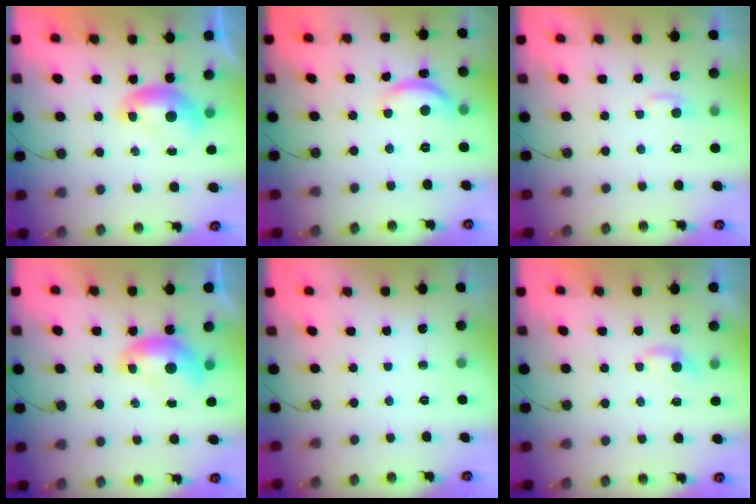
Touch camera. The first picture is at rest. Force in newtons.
{"total": 5.1, "press": 5.1, "slide": 0.5}
{"total": 2.8, "press": 2.8, "slide": 0.4}
{"total": 2.0, "press": 1.8, "slide": 0.8}
{"total": 0.0}
{"total": 2.0, "press": 2.0, "slide": 0.5}